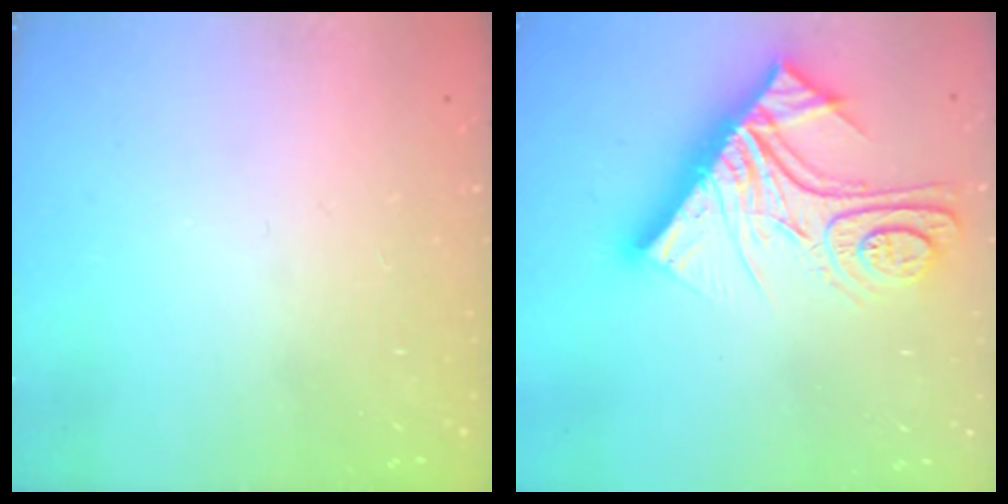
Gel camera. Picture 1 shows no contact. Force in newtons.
{"total": 21.6, "press": 21.5, "slide": 2.3}